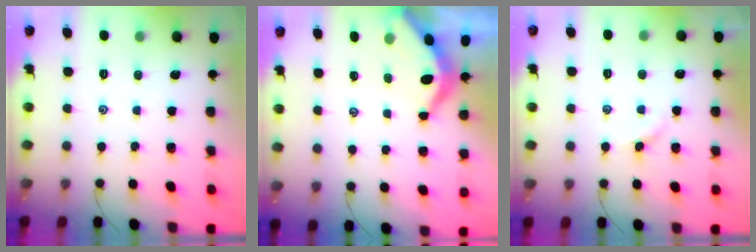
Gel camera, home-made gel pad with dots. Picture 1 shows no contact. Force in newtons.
{"total": 3.8, "press": 3.8, "slide": 0.4}
{"total": 1.8, "press": 1.8, "slide": 0.4}